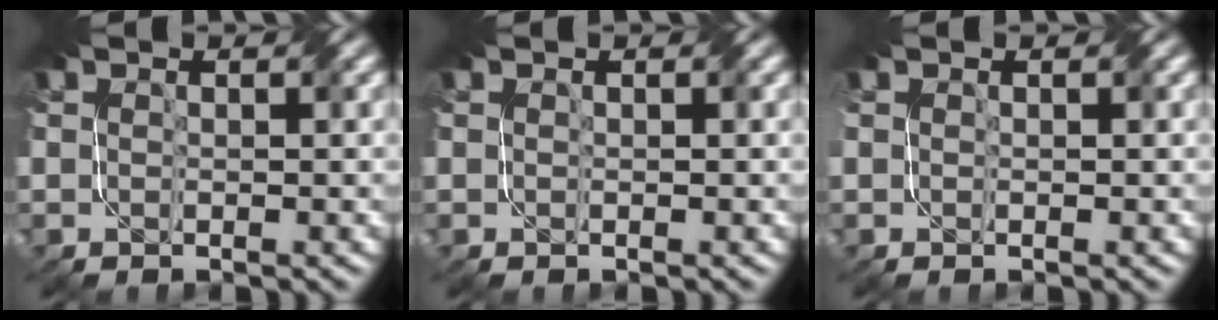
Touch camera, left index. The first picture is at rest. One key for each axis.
{"total": 0.0}
{"total": 0.0}